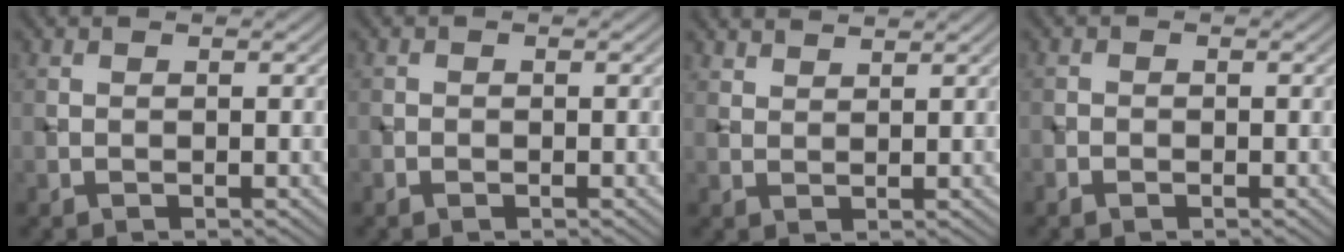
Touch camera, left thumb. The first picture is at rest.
{"total": 0.8, "force": [-0.5, 0.5, 0.3], "torque": [-0.005, -0.002, -0.009]}
{"total": 2.4, "force": [2.2, 0.6, 0.7], "torque": [-0.016, -0.007, 0.048]}
{"total": 1.1, "force": [-0.8, 0.6, 0.4], "torque": [-0.008, -0.002, -0.015]}